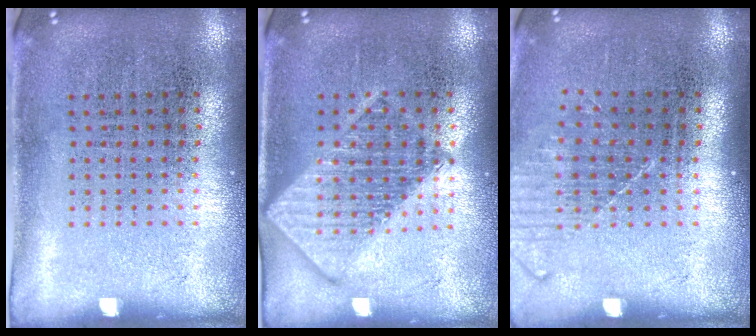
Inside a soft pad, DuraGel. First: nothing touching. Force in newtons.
{"total": 2.4, "press": 2.4, "slide": 0.3}
{"total": 1.2, "press": 1.0, "slide": 0.6}